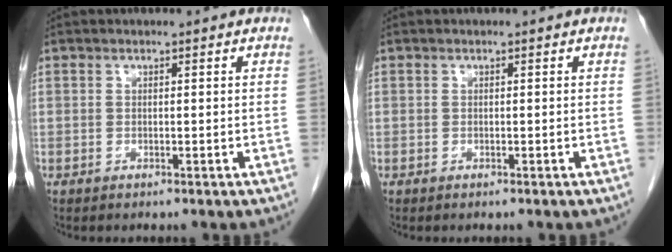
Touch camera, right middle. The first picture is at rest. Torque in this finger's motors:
{"motor_torque": [-0.36, -0.26, -0.08, -0.01]}